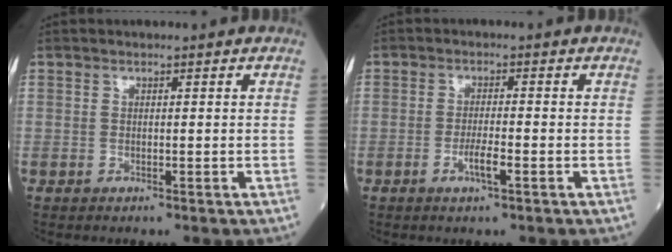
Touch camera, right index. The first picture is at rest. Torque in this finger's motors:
{"motor_torque": [0.48, -0.20, 0.23, 0.07]}